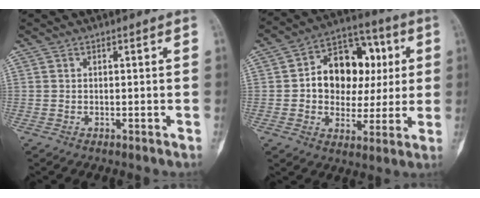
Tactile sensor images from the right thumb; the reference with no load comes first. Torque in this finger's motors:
{"motor_torque": [1.66, 1.73, 0.63, -0.42, 0.08]}